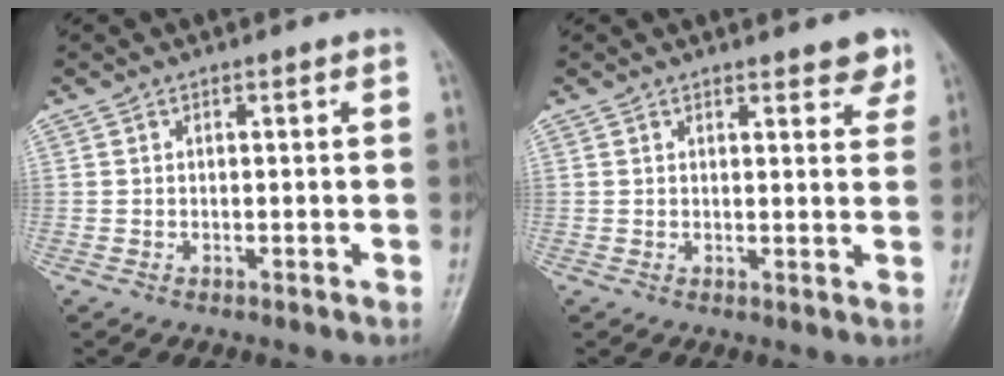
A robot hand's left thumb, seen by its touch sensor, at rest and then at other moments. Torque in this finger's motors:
{"motor_torque": [-0.15, -0.10, -0.17, 0.00, 0.03]}